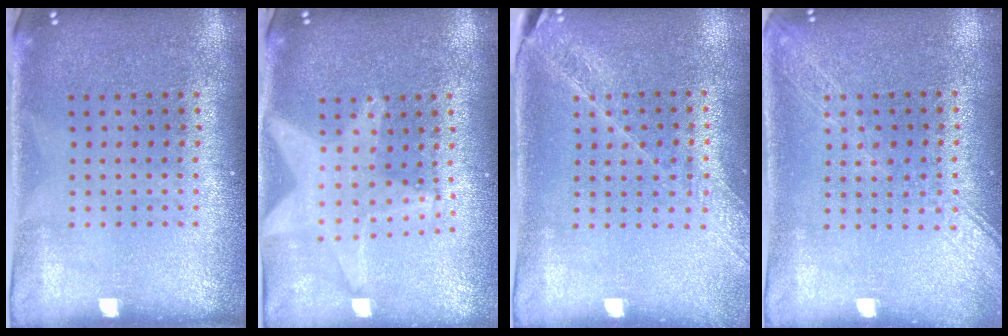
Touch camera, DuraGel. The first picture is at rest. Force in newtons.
{"total": 2.1, "press": 1.7, "slide": 1.2}
{"total": 1.6, "press": 1.6, "slide": 0.2}
{"total": 1.6, "press": 1.6, "slide": 0.4}